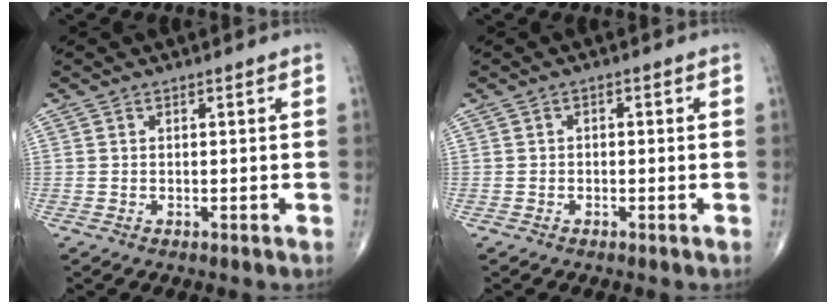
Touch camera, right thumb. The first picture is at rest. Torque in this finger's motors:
{"motor_torque": [-0.31, 0.11, -0.06, -0.22, -0.03]}